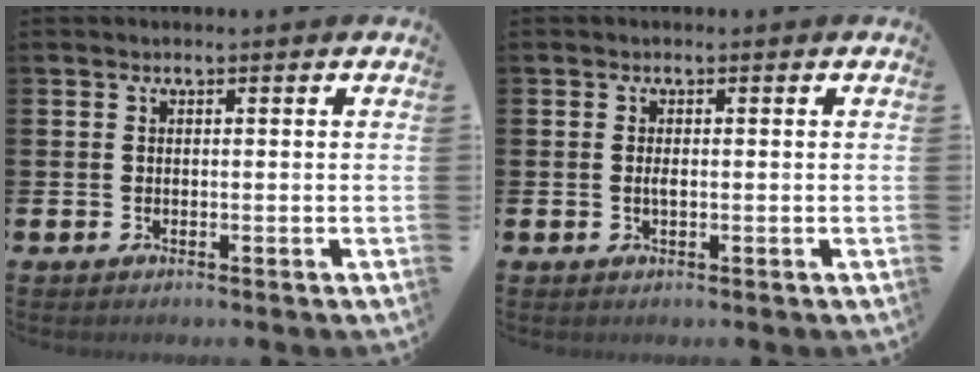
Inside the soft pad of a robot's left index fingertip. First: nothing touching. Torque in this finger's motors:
{"motor_torque": [0.28, 0.24, 0.01, 0.01]}